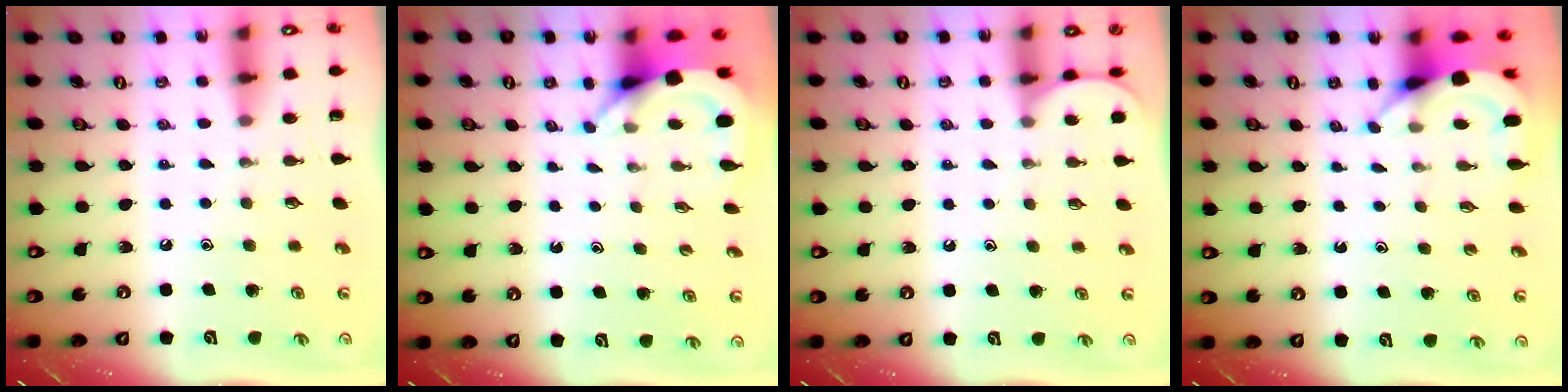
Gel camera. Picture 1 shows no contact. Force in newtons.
{"total": 3.6, "press": 3.6, "slide": 0.2}
{"total": 0.9, "press": 0.9, "slide": 0.2}
{"total": 3.5, "press": 3.5, "slide": 0.2}